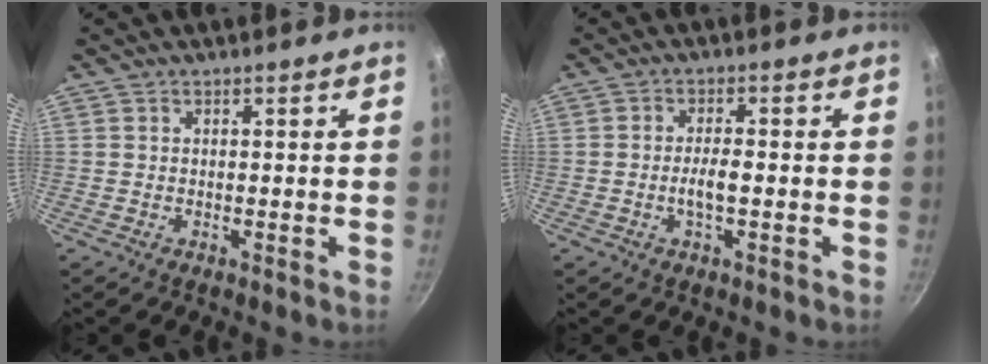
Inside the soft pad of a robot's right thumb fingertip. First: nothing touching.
{"total": 3.7, "force": [-0.8, 1.1, 3.4], "torque": [-0.063, 0.010, -0.017]}